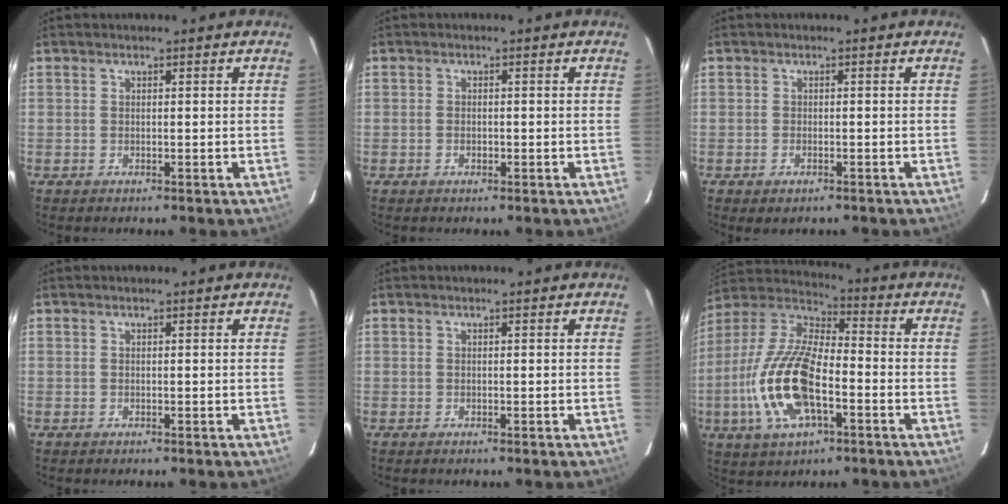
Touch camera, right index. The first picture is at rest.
{"total": 1.2, "force": [-0.5, 0.8, 0.8], "torque": [-0.015, 0.002, -0.008]}
{"total": 1.5, "force": [-0.9, 0.9, 0.8], "torque": [-0.015, -0.003, -0.013]}
{"total": 0.0}
{"total": 0.0}
{"total": 18.3, "force": [-5.2, 7.8, 15.8], "torque": [-0.339, -0.005, -0.101]}